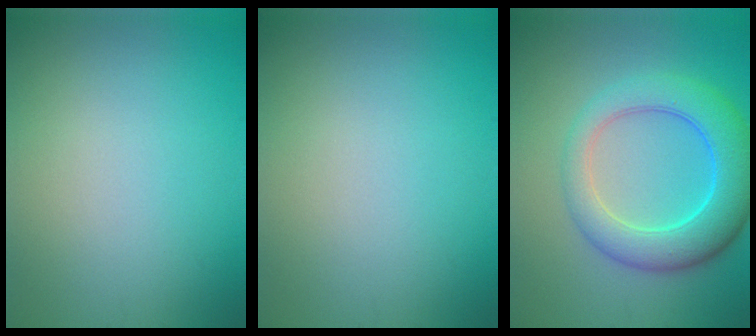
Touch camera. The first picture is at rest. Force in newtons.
{"total": 0.0}
{"total": 7.0, "press": 7.0, "slide": 0.2}